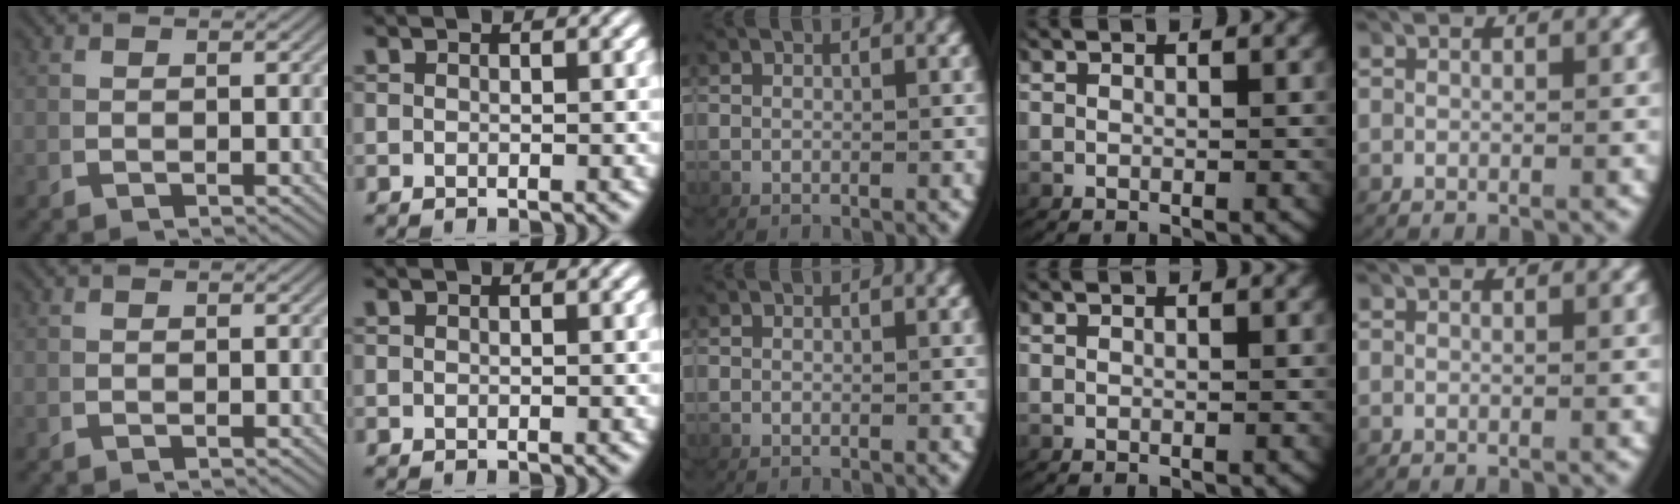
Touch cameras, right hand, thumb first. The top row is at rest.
{}